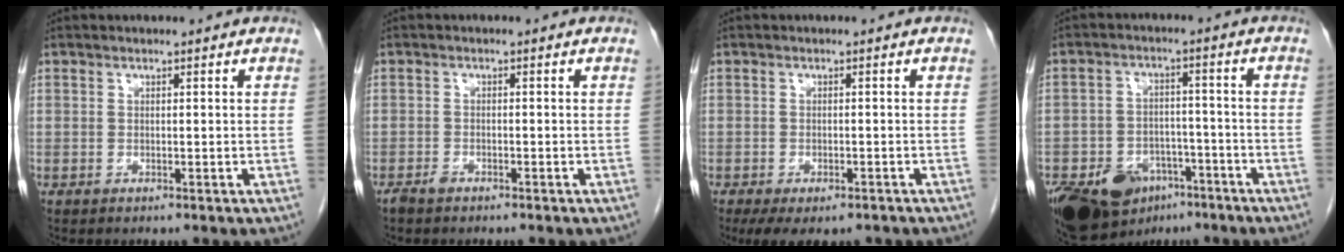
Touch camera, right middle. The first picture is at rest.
{"total": 1.4, "force": [-1.2, 0.4, 0.5], "torque": [-0.016, -0.001, -0.021]}
{"total": 7.4, "force": [-5.4, 3.1, 3.9], "torque": [-0.052, -0.007, -0.076]}
{"total": 16.8, "force": [-9.7, 10.7, 8.6], "torque": [-0.194, 0.004, -0.148]}